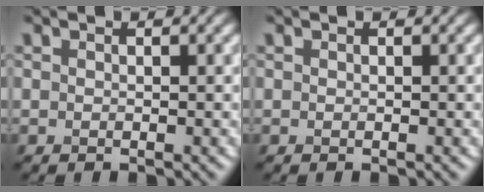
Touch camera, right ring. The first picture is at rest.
{"total": 0.0}